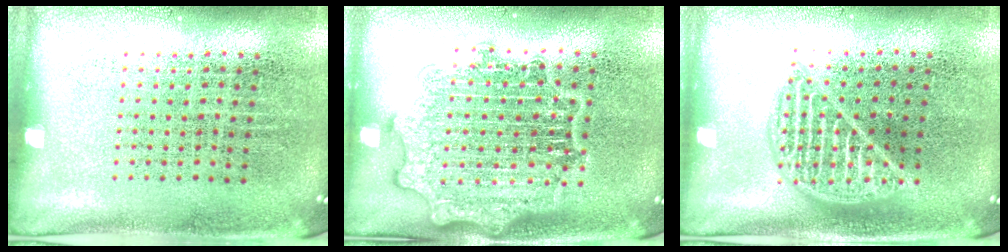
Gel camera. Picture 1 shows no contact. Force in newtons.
{"total": 2.8, "press": 2.8, "slide": 0.4}
{"total": 2.2, "press": 2.2, "slide": 0.3}